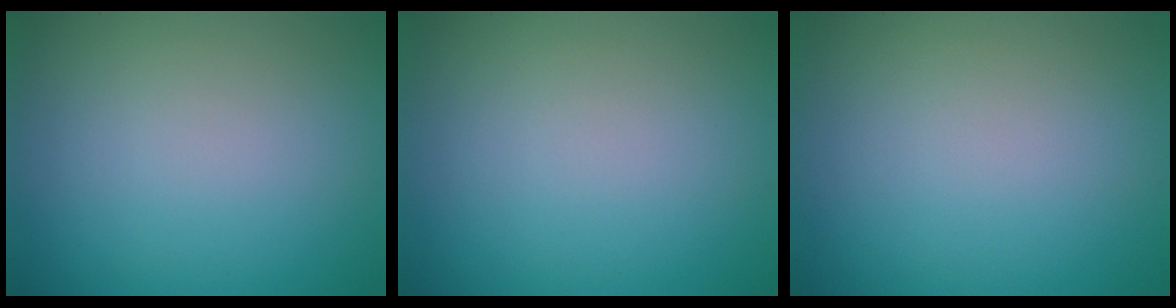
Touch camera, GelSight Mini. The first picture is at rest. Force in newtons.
{"total": 0.0}
{"total": 0.0}